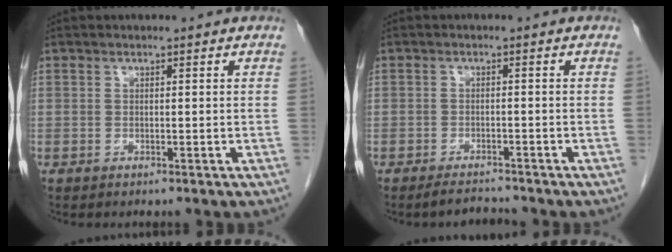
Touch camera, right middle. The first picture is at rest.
{"total": 2.3, "force": [-2.3, 0.3, 0.4], "torque": [-0.010, -0.009, -0.036]}